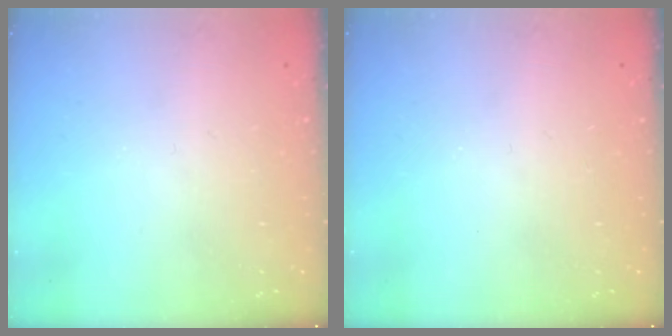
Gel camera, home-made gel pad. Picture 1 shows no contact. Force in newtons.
{"total": 0.0}